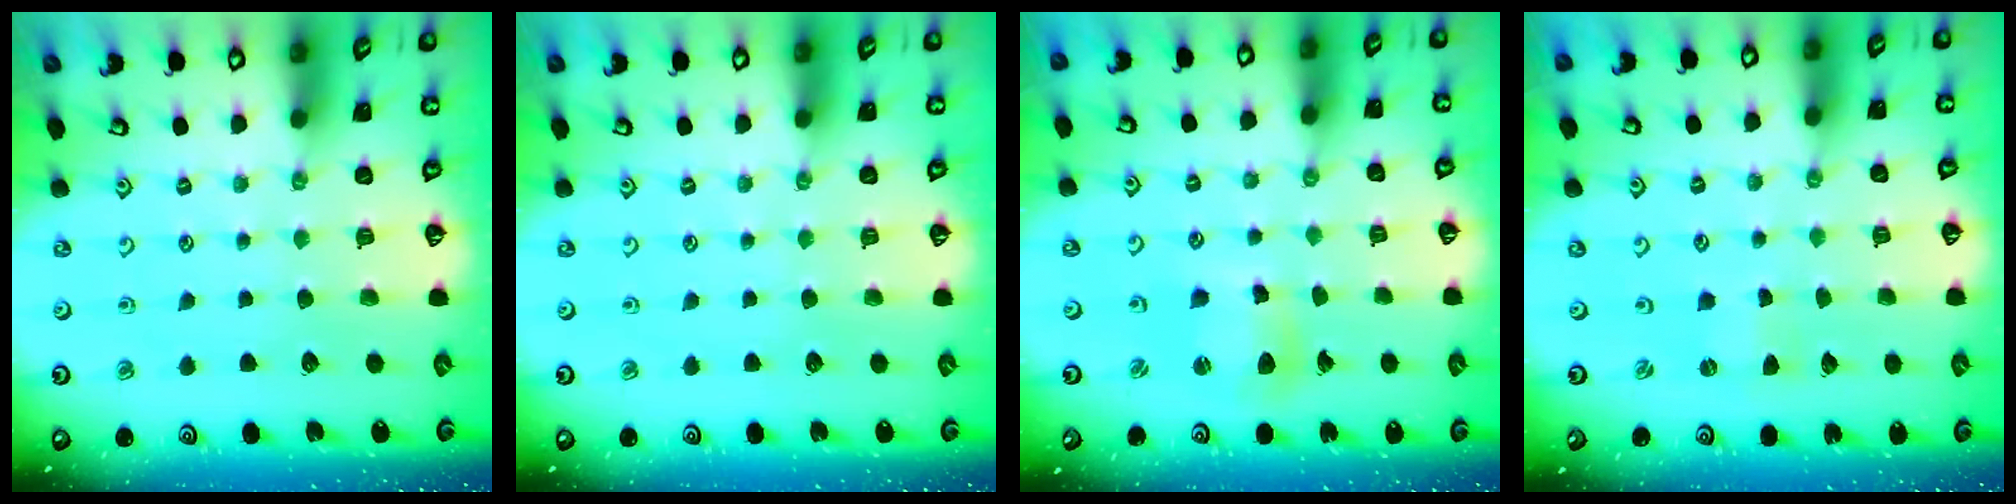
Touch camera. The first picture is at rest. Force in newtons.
{"total": 0.0}
{"total": 7.7, "press": 7.7, "slide": 0.9}
{"total": 0.0}